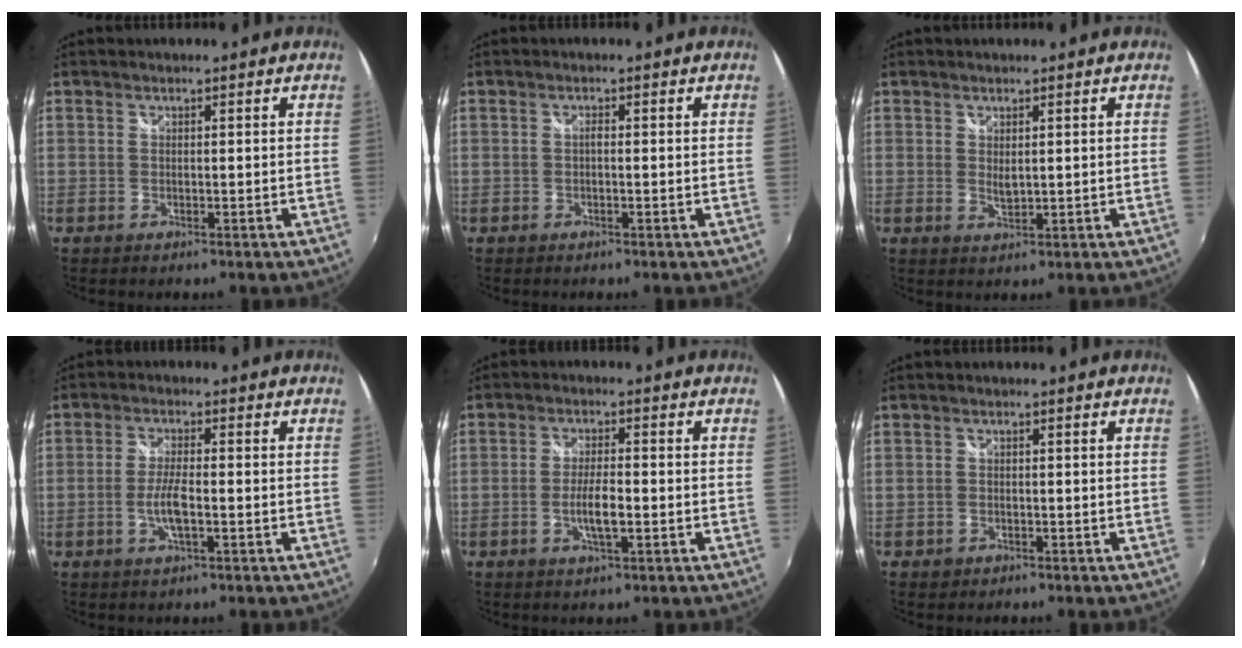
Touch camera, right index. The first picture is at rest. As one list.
[{"total": 0.7, "force": [-0.2, 0.3, 0.7], "torque": [-0.013, 0.003, -0.006]}, {"total": 1.9, "force": [0.5, 1.0, 1.5], "torque": [-0.025, -0.004, 0.009]}, {"total": 4.9, "force": [-1.5, 0.9, 4.5], "torque": [-0.094, -0.003, -0.029]}, {"total": 4.8, "force": [-1.5, 1.0, 4.4], "torque": [-0.089, -0.002, -0.026]}, {"total": 1.7, "force": [-0.9, 1.4, 0.5], "torque": [-0.013, -0.002, -0.014]}]